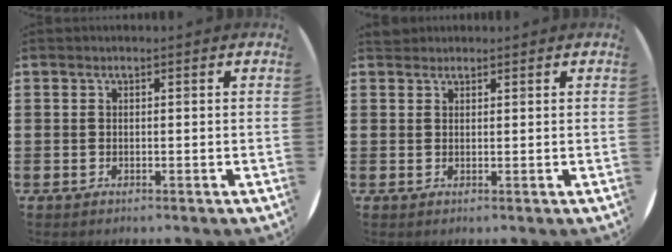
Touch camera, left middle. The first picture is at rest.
{"total": 1.2, "force": [1.1, 0.4, 0.0], "torque": [-0.002, 0.004, 0.022]}